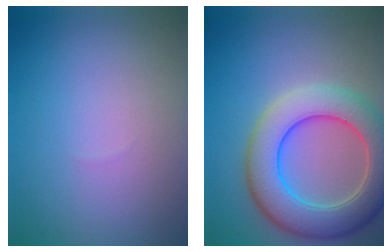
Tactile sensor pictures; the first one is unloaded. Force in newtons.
{"total": 8.5, "press": 8.4, "slide": 0.5}